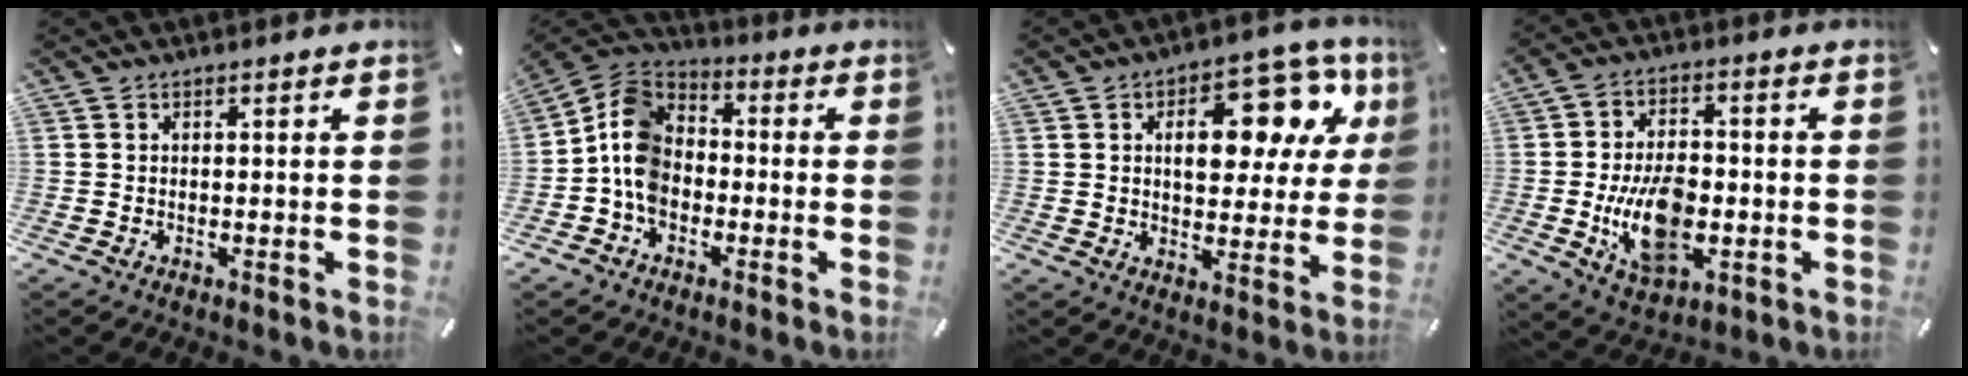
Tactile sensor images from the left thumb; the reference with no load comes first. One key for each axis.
{"total": 9.6, "fx": -2.9, "fy": 7.6, "fz": 5.0, "tx": -0.124, "ty": 0.023, "tz": -0.059}
{"total": 17.2, "fx": 6.7, "fy": 9.9, "fz": 12.3, "tx": -0.157, "ty": -0.037, "tz": 0.110}
{"total": 14.1, "fx": -2.9, "fy": 8.4, "fz": 11.0, "tx": -0.209, "ty": 0.000, "tz": -0.047}